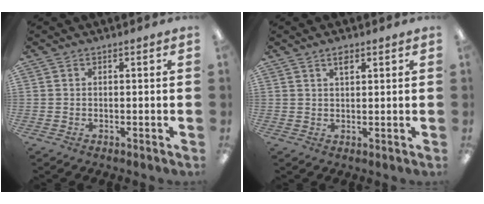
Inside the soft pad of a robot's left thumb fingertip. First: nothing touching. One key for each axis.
{"total": 2.3, "fx": 1.6, "fy": 0.8, "fz": 1.4, "tx": -0.024, "ty": -0.001, "tz": 0.026}